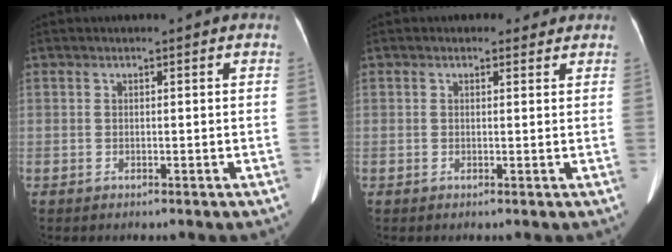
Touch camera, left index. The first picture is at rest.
{"total": 1.7, "force": [1.3, 1.0, 0.2], "torque": [-0.001, 0.001, 0.012]}